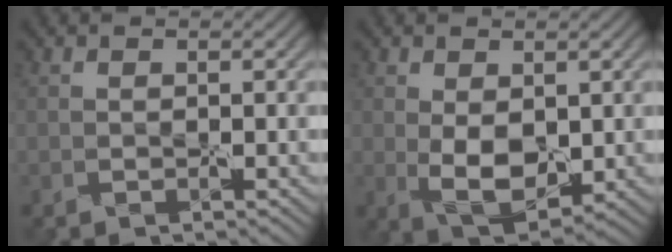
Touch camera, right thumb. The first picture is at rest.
{"total": 4.2, "force": [0.1, 2.5, 3.4], "torque": [-0.070, -0.005, 0.010]}